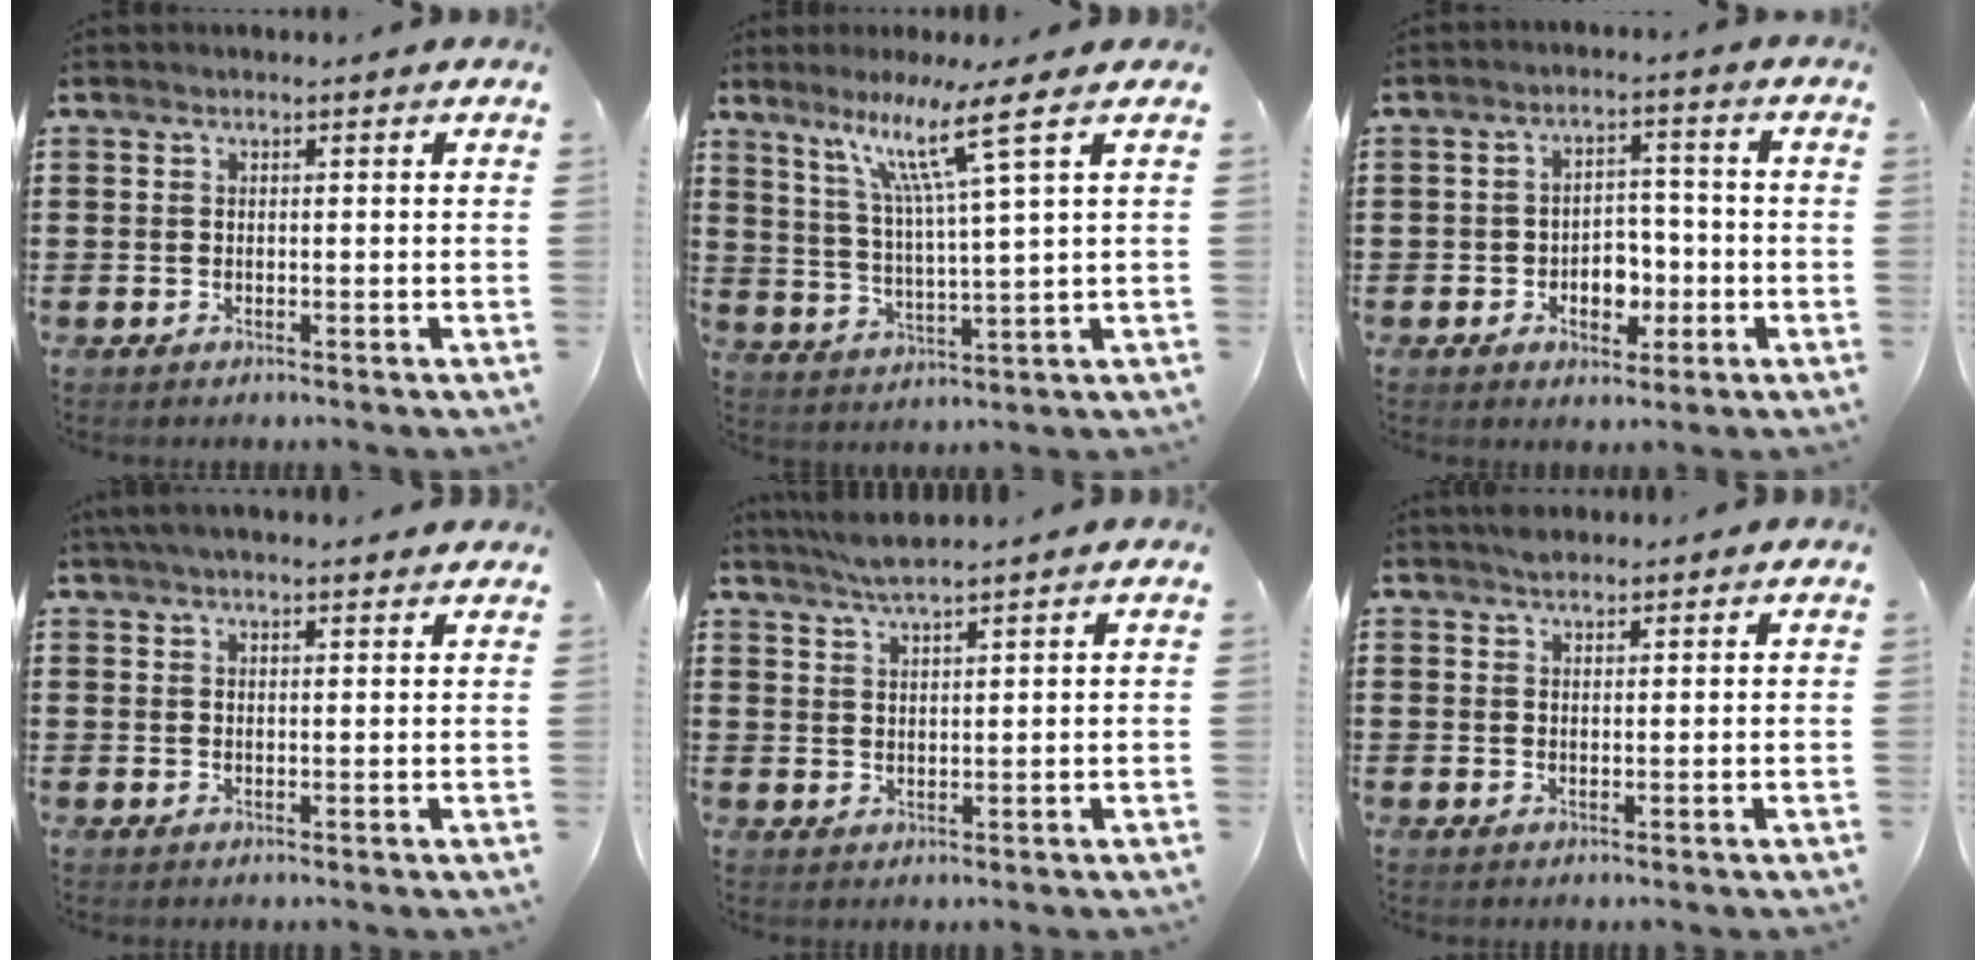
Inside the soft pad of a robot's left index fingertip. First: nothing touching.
{"total": 9.7, "force": [5.8, -0.6, 7.8], "torque": [-0.168, -0.011, 0.094]}
{"total": 4.6, "force": [-1.8, 3.3, 2.7], "torque": [-0.045, 0.007, -0.037]}
{"total": 2.8, "force": [2.5, 0.3, 1.4], "torque": [-0.031, 0.004, 0.046]}
{"total": 3.4, "force": [3.1, 0.0, 1.5], "torque": [-0.036, -0.003, 0.056]}
{"total": 1.8, "force": [1.6, 0.6, 0.5], "torque": [-0.013, 0.001, 0.031]}